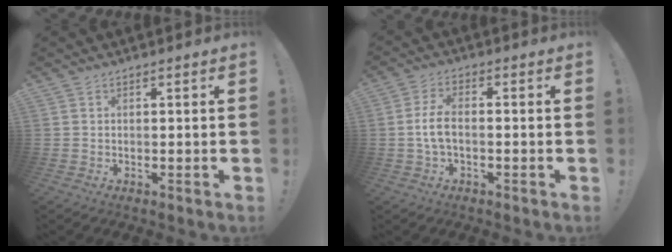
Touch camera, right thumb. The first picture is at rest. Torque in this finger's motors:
{"motor_torque": [-0.02, 0.16, 0.21, -0.15, 0.06]}